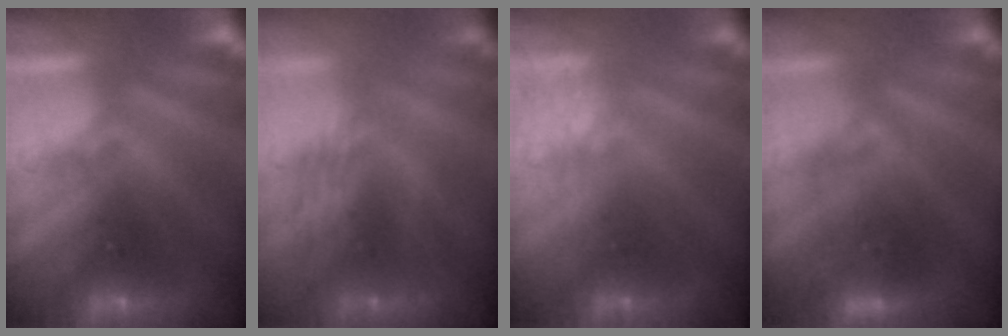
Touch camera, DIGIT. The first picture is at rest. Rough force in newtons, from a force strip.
{"total": 3.0}
{"total": 1.8}
{"total": 3.9}